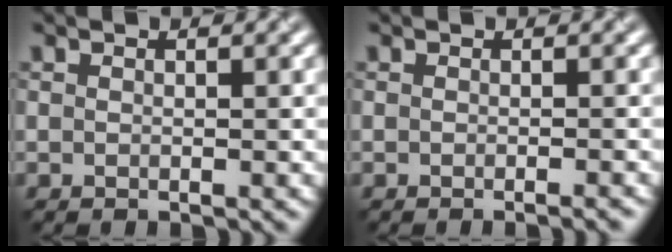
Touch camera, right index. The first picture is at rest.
{"total": 1.1, "force": [-0.6, 0.3, 0.9], "torque": [-0.005, -0.003, -0.012]}